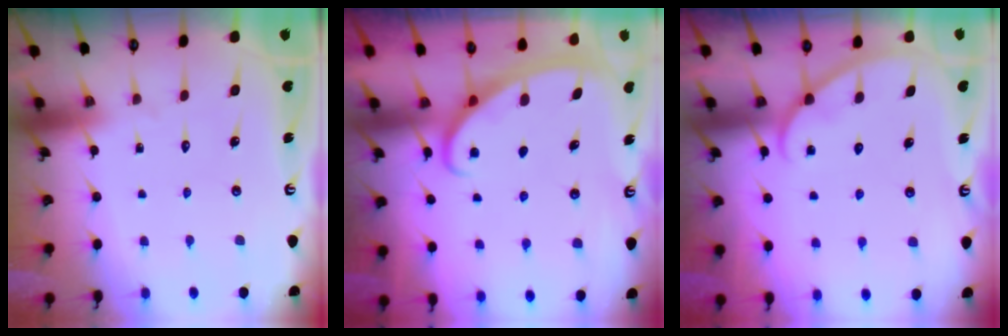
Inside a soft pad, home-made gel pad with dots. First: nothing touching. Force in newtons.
{"total": 2.8, "press": 2.8, "slide": 0.4}
{"total": 4.1, "press": 4.0, "slide": 0.2}